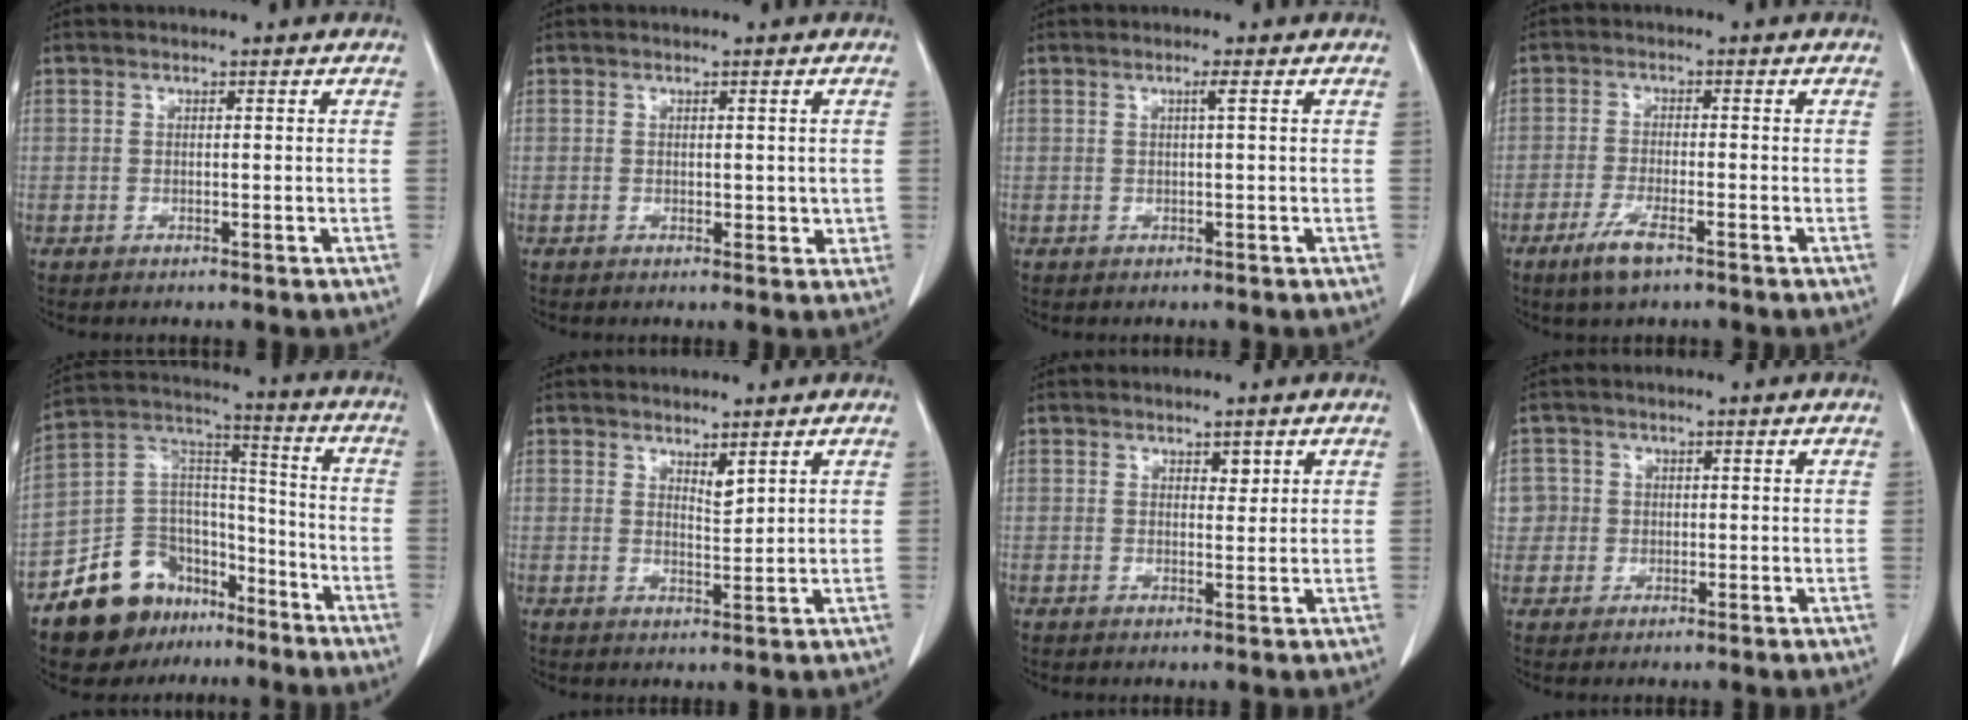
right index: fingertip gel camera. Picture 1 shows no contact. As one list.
[{"total": 2.3, "force": [0.0, 1.5, 1.7], "torque": [-0.017, -0.003, 0.004]}, {"total": 1.0, "force": [0.3, -0.3, 0.9], "torque": [-0.020, 0.001, 0.006]}, {"total": 4.7, "force": [-3.0, 0.9, 3.6], "torque": [-0.080, -0.007, -0.052]}, {"total": 15.4, "force": [-10.5, 10.0, 5.5], "torque": [-0.093, 0.071, -0.175]}, {"total": 2.1, "force": [1.6, 0.4, 1.3], "torque": [-0.025, -0.010, 0.034]}, {"total": 1.8, "force": [1.0, 0.9, 1.1], "torque": [-0.013, -0.003, 0.017]}, {"total": 3.1, "force": [0.2, 3.1, -0.1], "torque": [0.018, 0.009, 0.002]}]